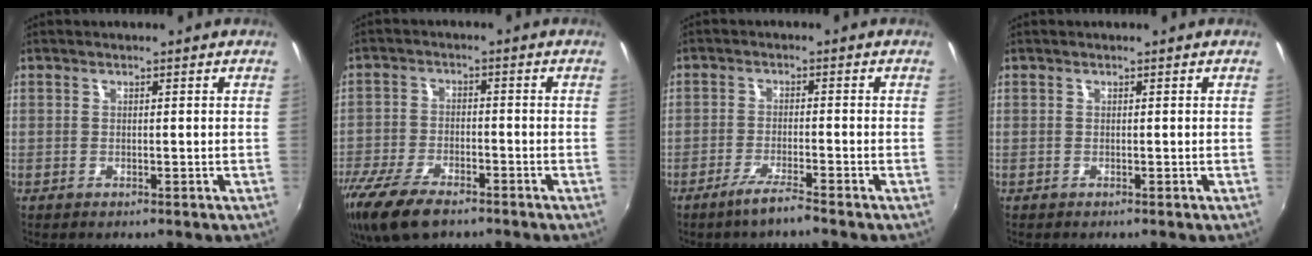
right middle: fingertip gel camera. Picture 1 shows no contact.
{"total": 13.8, "force": [-9.6, 5.8, 8.0], "torque": [-0.194, -0.044, -0.179]}
{"total": 4.2, "force": [-3.3, -0.2, 2.6], "torque": [-0.066, -0.005, -0.064]}
{"total": 0.0}